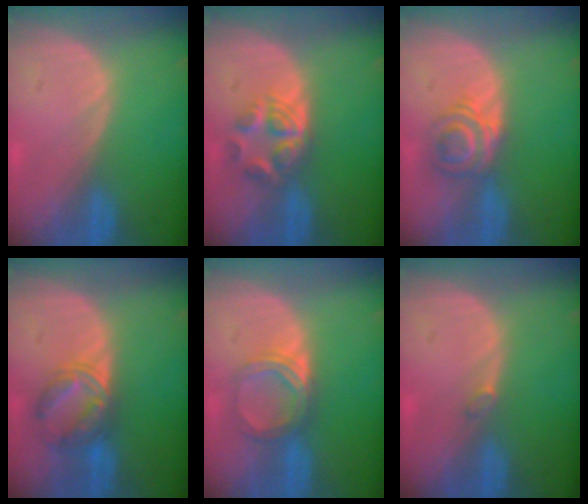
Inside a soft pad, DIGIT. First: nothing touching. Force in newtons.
{"total": 5.9, "press": 5.0, "slide": 3.3}
{"total": 5.8, "press": 4.9, "slide": 3.2}
{"total": 6.3, "press": 6.1, "slide": 1.6}
{"total": 5.2, "press": 4.7, "slide": 2.3}
{"total": 0.8, "press": 0.8, "slide": 0.2}